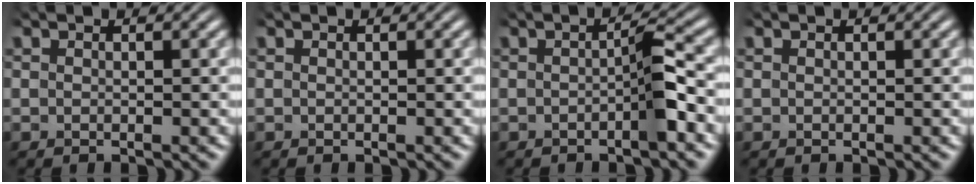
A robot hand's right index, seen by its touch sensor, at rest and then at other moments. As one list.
[{"total": 0.8, "force": [-0.1, -0.8, -0.3], "torque": [0.011, -0.009, 0.006]}, {"total": 2.2, "force": [-0.5, 0.0, 2.1], "torque": [-0.021, 0.008, -0.014]}, {"total": 0.0}]